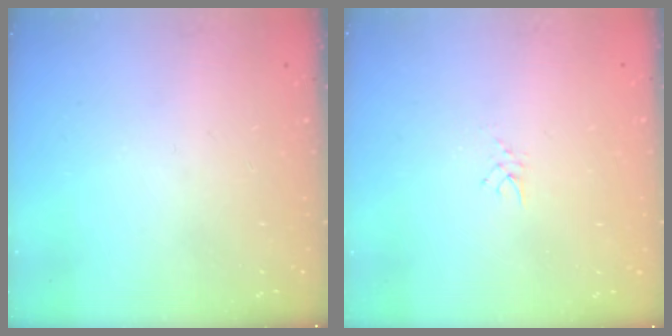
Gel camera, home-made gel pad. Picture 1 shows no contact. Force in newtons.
{"total": 2.4, "press": 2.4, "slide": 0.4}